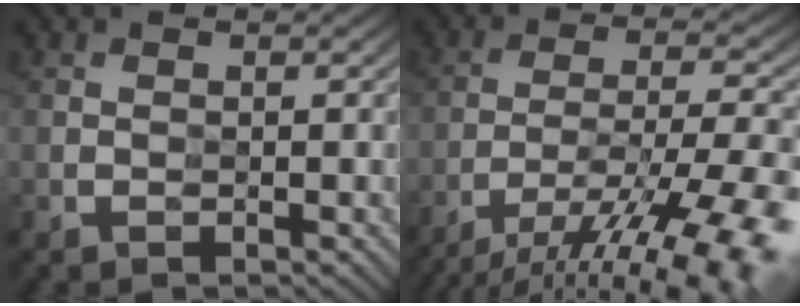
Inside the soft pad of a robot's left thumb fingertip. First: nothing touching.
{"total": 16.7, "force": [-12.0, 4.1, 10.8], "torque": [-0.178, -0.021, -0.172]}